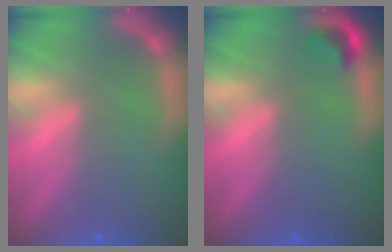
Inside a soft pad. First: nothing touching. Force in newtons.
{"total": 1.4}